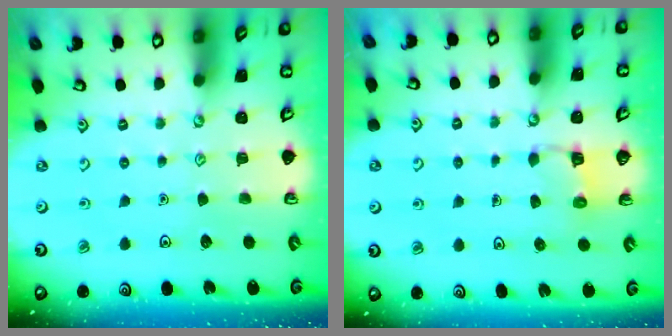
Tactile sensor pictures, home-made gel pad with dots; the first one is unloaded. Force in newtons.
{"total": 2.9, "press": 2.9, "slide": 0.3}